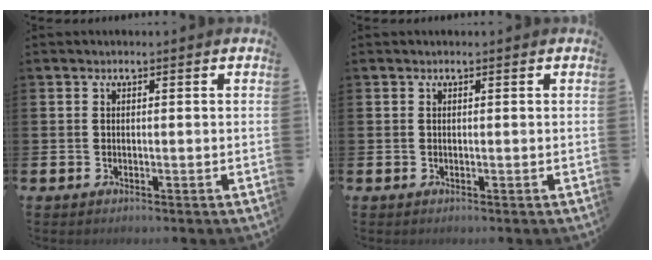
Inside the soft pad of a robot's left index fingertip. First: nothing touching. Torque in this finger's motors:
{"motor_torque": [0.15, -0.25, -0.03, -0.01]}